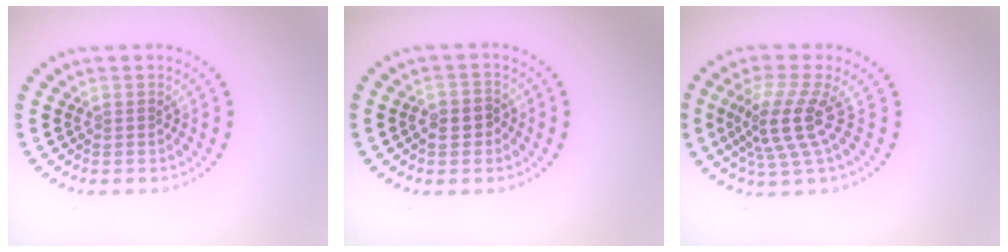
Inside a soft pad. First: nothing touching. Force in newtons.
{"total": 1.7, "press": 1.5, "slide": 0.6}
{"total": 4.1, "press": 2.9, "slide": 2.9}